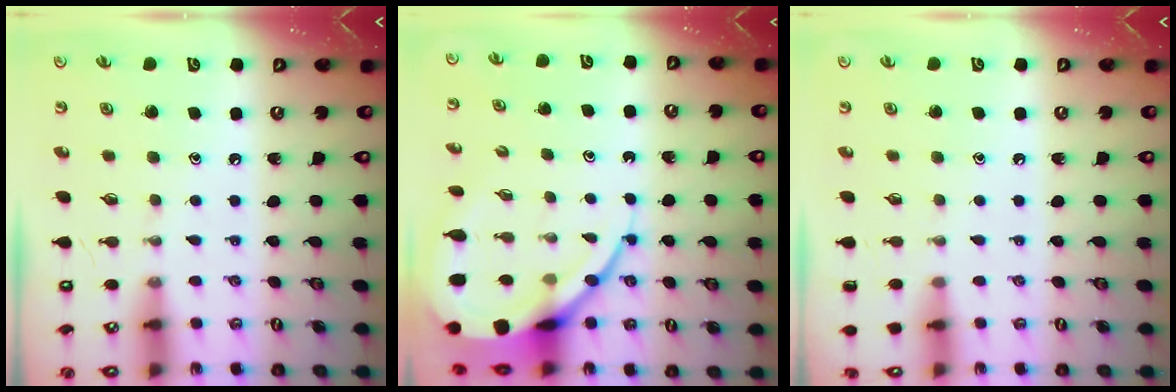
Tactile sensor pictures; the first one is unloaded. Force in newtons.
{"total": 13.1, "press": 13.1, "slide": 1.2}
{"total": 0.0}